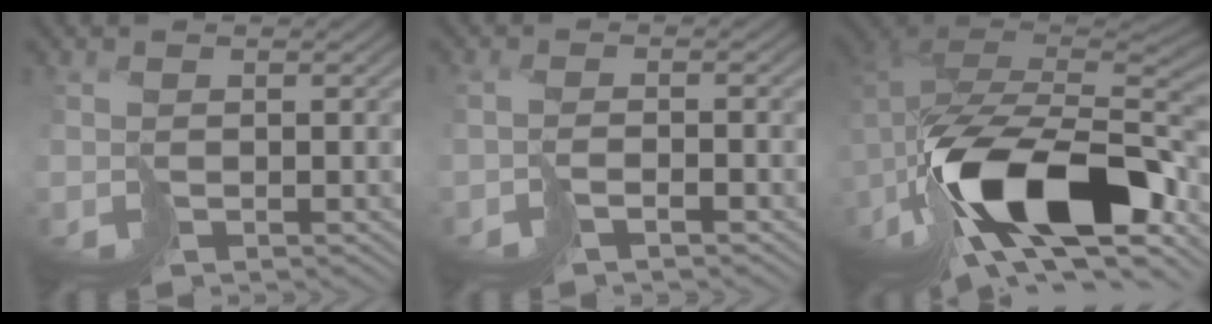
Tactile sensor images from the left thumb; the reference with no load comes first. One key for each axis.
{"total": 2.4, "fx": -1.6, "fy": 0.4, "fz": 1.8, "tx": -0.039, "ty": 0.000, "tz": -0.038}
{"total": 20.0, "fx": -9.1, "fy": 10.3, "fz": 14.6, "tx": -0.306, "ty": -0.021, "tz": -0.146}